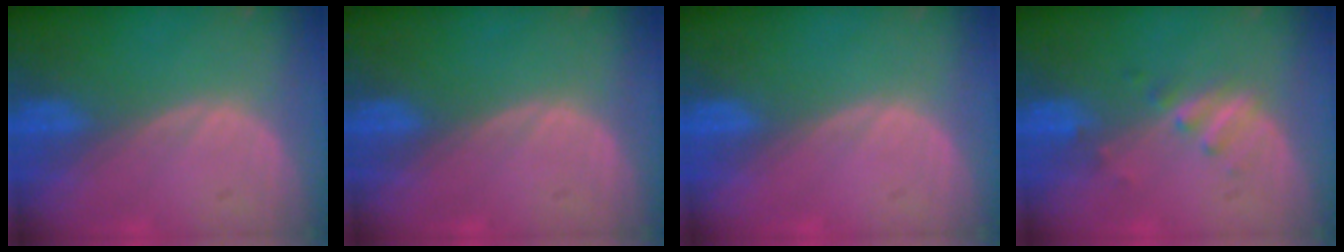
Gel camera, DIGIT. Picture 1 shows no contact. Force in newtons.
{"total": 0.0}
{"total": 0.0}
{"total": 2.7, "press": 2.7, "slide": 0.5}